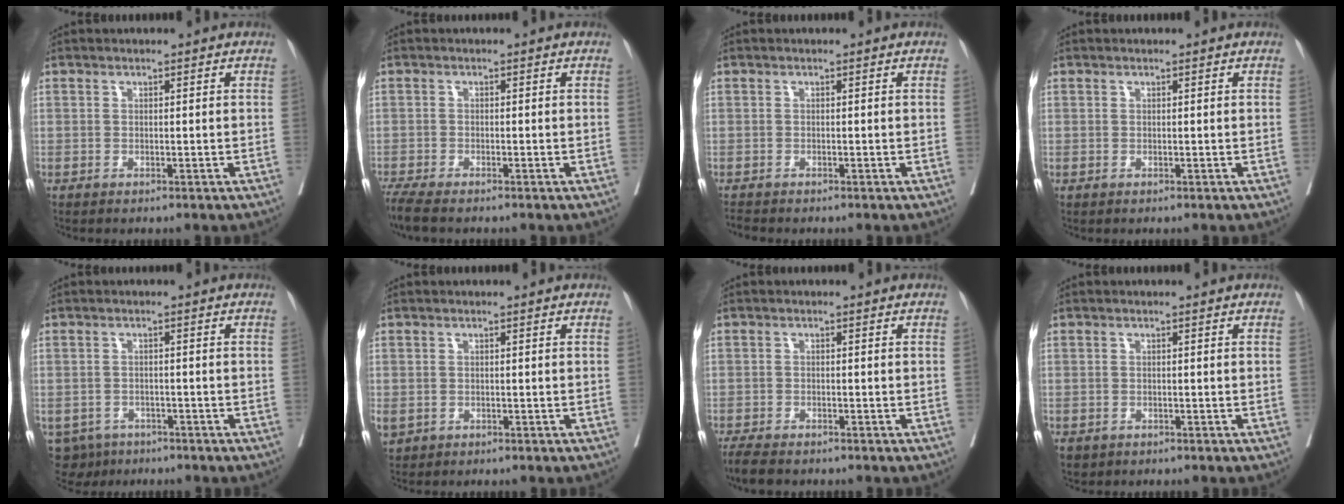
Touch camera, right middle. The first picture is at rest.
{"total": 4.5, "force": [-3.9, 0.3, 2.3], "torque": [-0.046, -0.014, -0.071]}
{"total": 1.0, "force": [-1.0, -0.2, 0.0], "torque": [-0.008, -0.005, -0.020]}
{"total": 0.0}
{"total": 6.5, "force": [-4.6, 4.4, 1.4], "torque": [-0.025, -0.003, -0.067]}
{"total": 3.2, "force": [-1.1, 2.5, 1.6], "torque": [-0.046, -0.001, -0.010]}
{"total": 4.9, "force": [-4.1, 1.1, 2.4], "torque": [-0.044, -0.012, -0.066]}
{"total": 2.4, "force": [-1.4, 1.7, 1.0], "torque": [-0.025, -0.004, -0.018]}